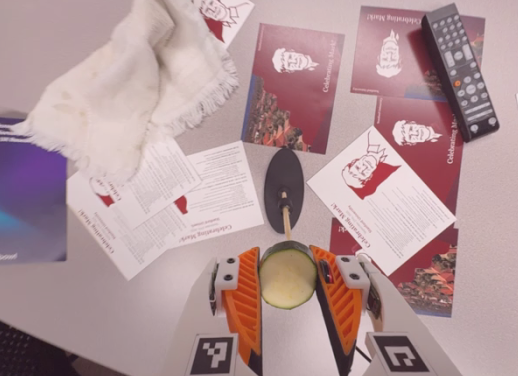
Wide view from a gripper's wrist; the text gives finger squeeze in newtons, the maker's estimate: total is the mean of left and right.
{"total": 12.3, "left": 12.6, "right": 12.1}